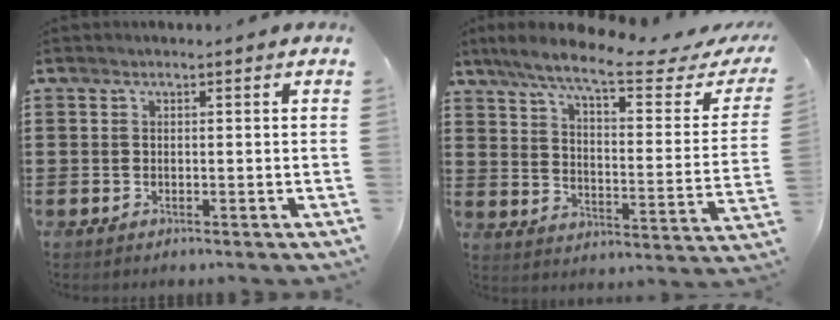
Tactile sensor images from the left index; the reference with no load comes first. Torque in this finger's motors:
{"motor_torque": [2.14, 0.00, 0.75, 0.20]}